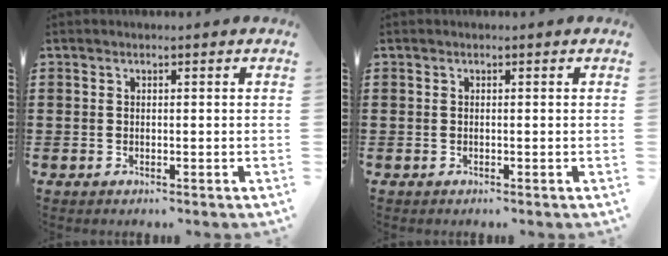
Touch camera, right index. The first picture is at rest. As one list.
[{"total": 0.0}]